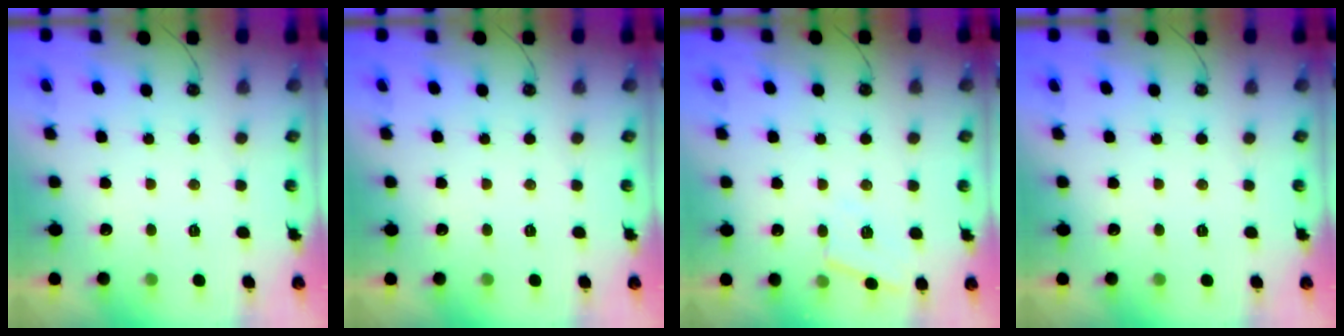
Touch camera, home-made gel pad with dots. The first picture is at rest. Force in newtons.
{"total": 0.0}
{"total": 5.5, "press": 5.4, "slide": 0.7}
{"total": 0.0}